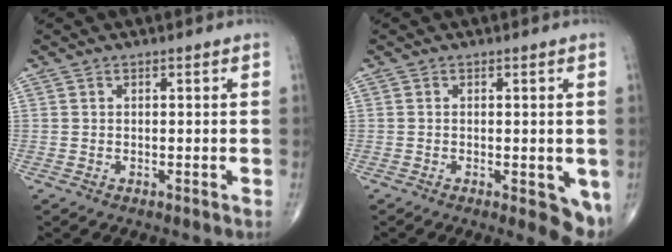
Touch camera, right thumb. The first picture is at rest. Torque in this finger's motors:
{"motor_torque": [0.00, 0.38, 0.07, -0.13, 0.03]}